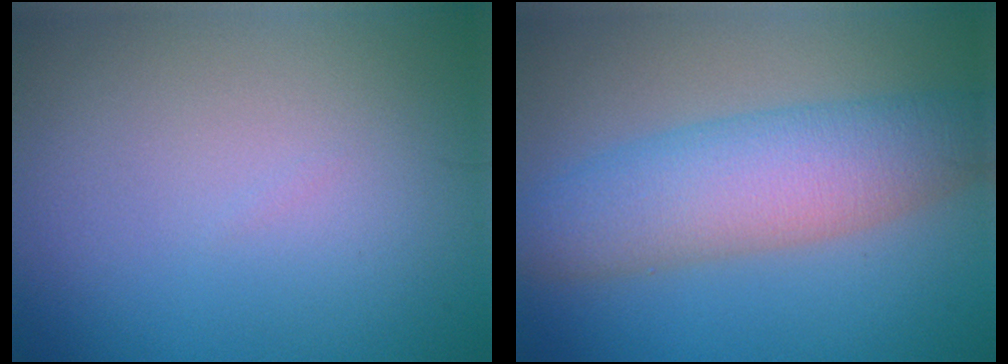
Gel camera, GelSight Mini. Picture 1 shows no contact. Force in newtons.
{"total": 6.7, "press": 6.7, "slide": 0.3}